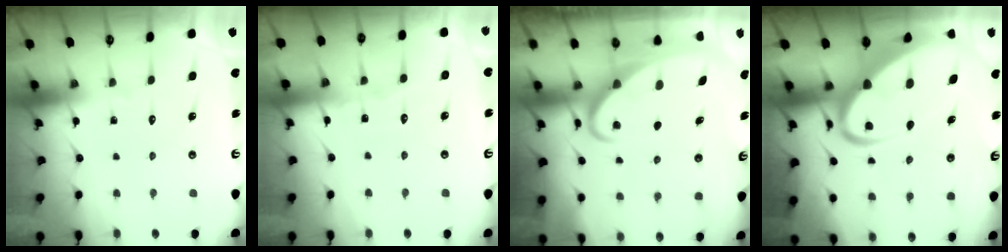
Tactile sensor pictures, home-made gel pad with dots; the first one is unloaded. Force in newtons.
{"total": 3.4, "press": 3.4, "slide": 0.4}
{"total": 3.0, "press": 3.0, "slide": 0.4}
{"total": 8.6, "press": 8.5, "slide": 0.9}